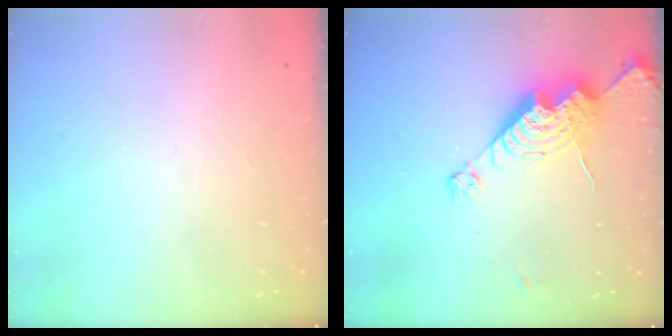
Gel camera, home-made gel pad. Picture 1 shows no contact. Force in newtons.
{"total": 15.9, "press": 15.9, "slide": 1.3}